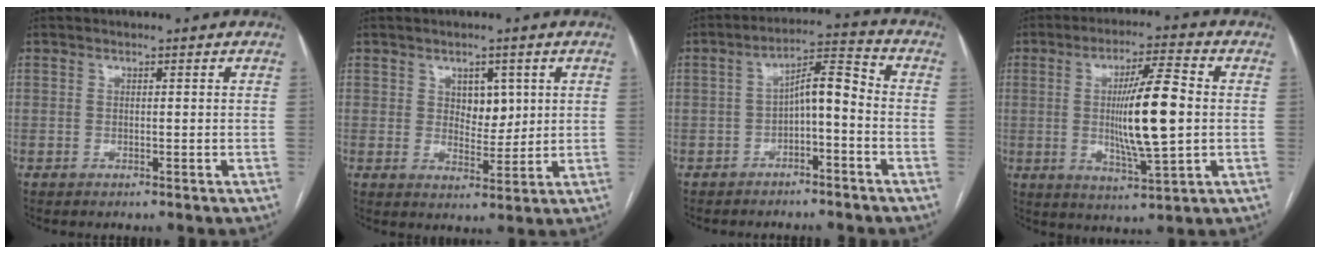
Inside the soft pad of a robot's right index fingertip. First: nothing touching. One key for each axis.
{"total": 4.7, "fx": 1.7, "fy": 2.8, "fz": 3.3, "tx": -0.045, "ty": 0.000, "tz": 0.031}
{"total": 6.8, "fx": -1.9, "fy": 2.0, "fz": 6.2, "tx": -0.104, "ty": 0.032, "tz": -0.031}
{"total": 12.2, "fx": 0.4, "fy": 1.8, "fz": 12.0, "tx": -0.206, "ty": 0.004, "tz": 0.007}